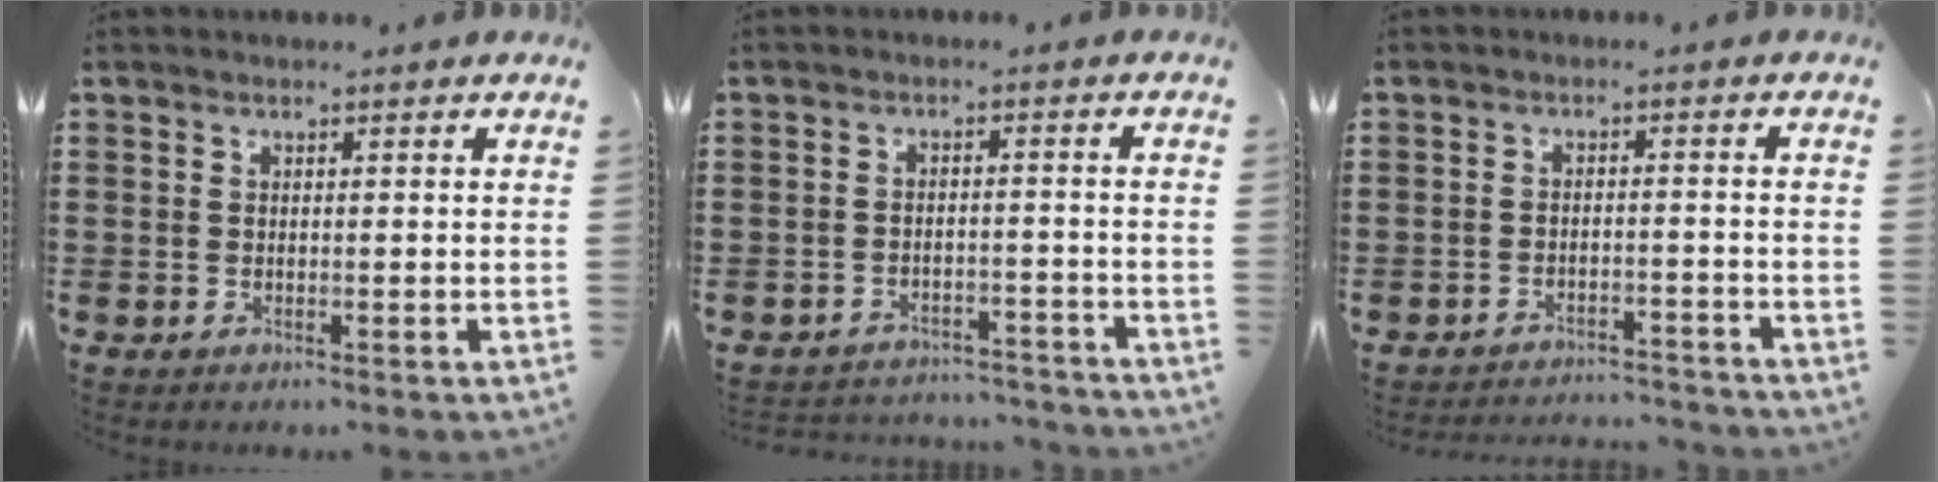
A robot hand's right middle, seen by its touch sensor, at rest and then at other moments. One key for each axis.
{"total": 3.2, "fx": -3.1, "fy": 0.3, "fz": 0.0, "tx": -0.006, "ty": 0.002, "tz": -0.068}
{"total": 2.8, "fx": -2.8, "fy": 0.1, "fz": 0.0, "tx": -0.006, "ty": 0.002, "tz": -0.059}